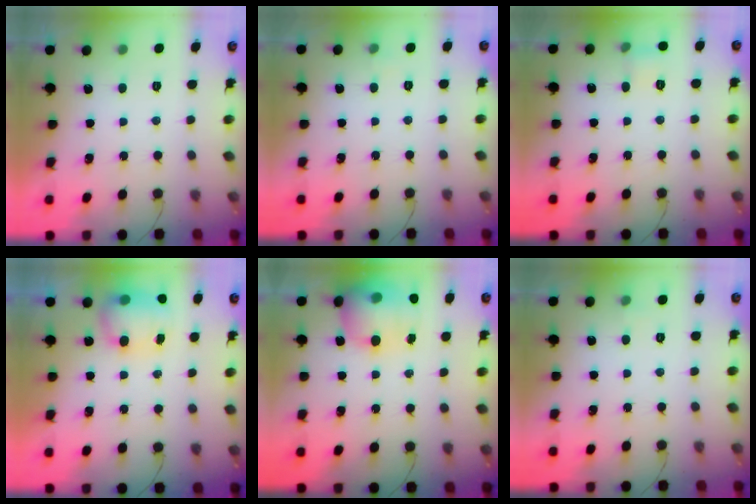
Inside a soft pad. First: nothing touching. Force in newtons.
{"total": 2.3, "press": 2.1, "slide": 0.9}
{"total": 5.4, "press": 5.1, "slide": 1.8}
{"total": 7.2, "press": 7.1, "slide": 1.2}
{"total": 14.5, "press": 14.2, "slide": 3.3}
{"total": 2.5, "press": 2.4, "slide": 1.0}